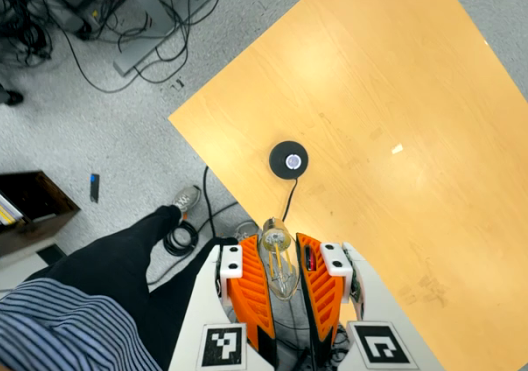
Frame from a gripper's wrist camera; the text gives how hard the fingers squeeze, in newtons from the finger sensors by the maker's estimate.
{"total": 21.0, "left": 24.9, "right": 17.1}